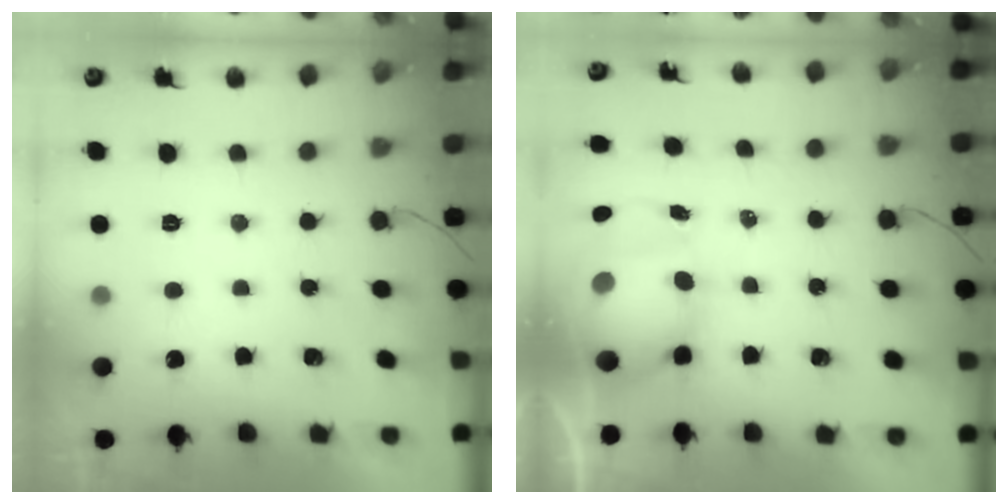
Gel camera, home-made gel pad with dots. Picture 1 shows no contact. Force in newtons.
{"total": 9.5, "press": 9.2, "slide": 2.3}